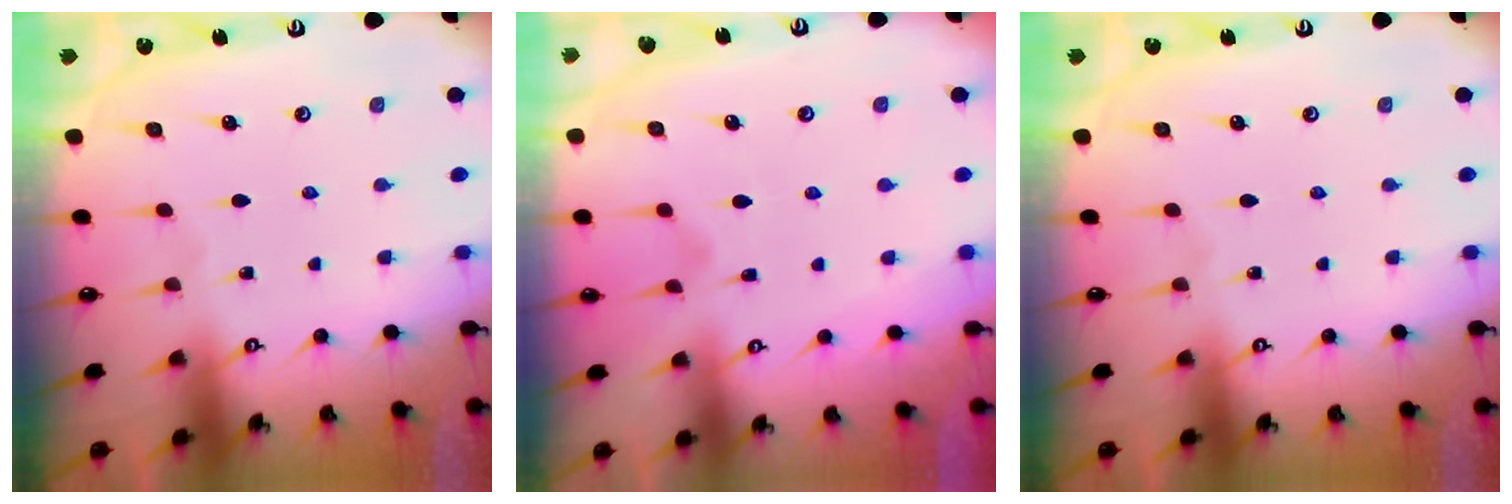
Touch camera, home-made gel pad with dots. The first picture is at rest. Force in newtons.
{"total": 3.4, "press": 3.1, "slide": 1.2}
{"total": 0.0}